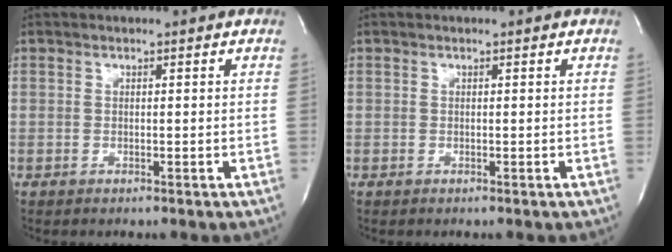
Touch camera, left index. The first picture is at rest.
{"total": 0.0}